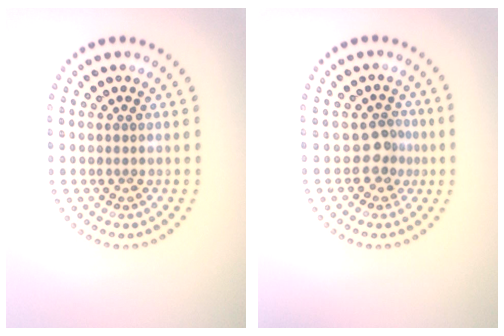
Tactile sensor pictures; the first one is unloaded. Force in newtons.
{"total": 2.3, "press": 1.7, "slide": 1.5}